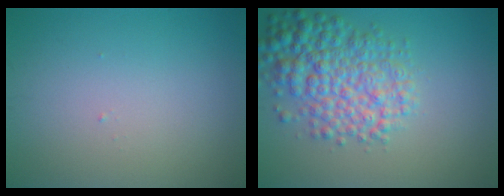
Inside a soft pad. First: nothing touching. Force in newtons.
{"total": 6.4, "press": 6.4, "slide": 0.1}